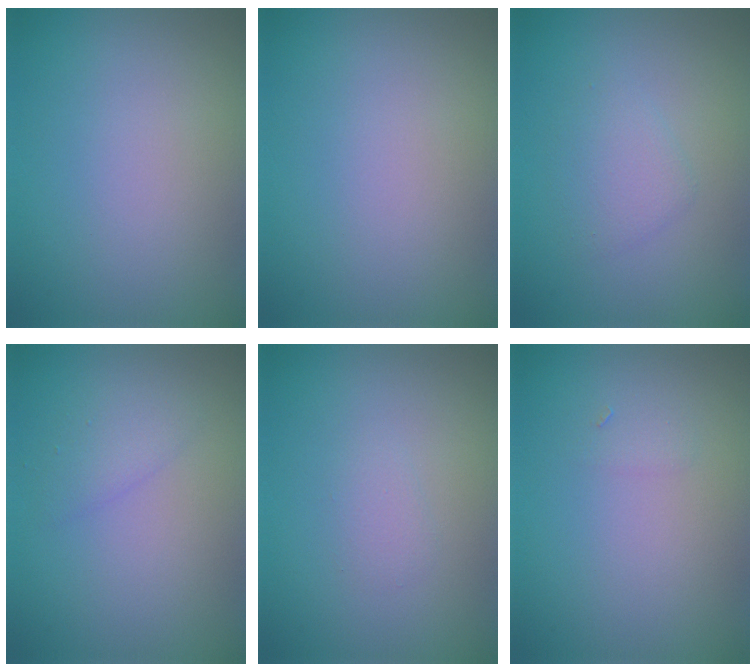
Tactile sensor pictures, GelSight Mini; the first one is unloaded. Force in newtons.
{"total": 0.0}
{"total": 2.0, "press": 2.0, "slide": 0.1}
{"total": 1.4, "press": 1.4, "slide": 0.2}
{"total": 0.9, "press": 0.9, "slide": 0.0}
{"total": 0.6, "press": 0.6, "slide": 0.0}